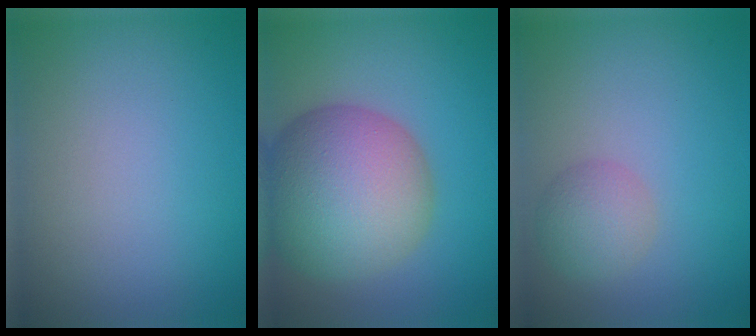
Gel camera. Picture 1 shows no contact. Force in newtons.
{"total": 12.0, "press": 12.0, "slide": 0.5}
{"total": 2.6, "press": 2.6, "slide": 0.0}